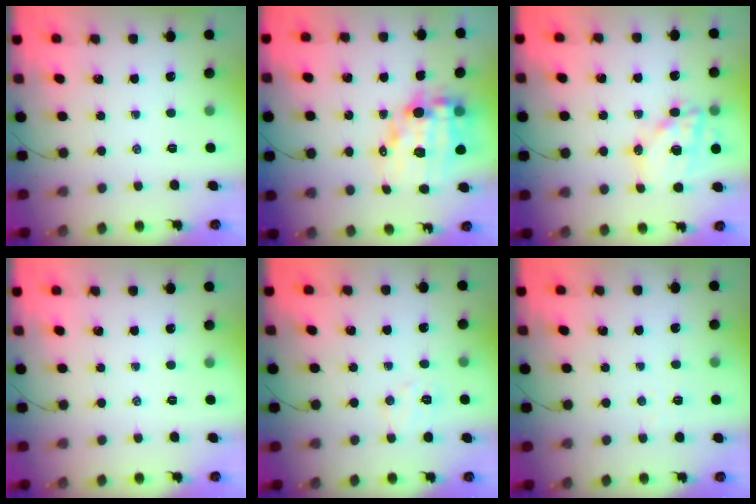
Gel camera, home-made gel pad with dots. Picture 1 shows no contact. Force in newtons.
{"total": 13.4, "press": 13.0, "slide": 3.4}
{"total": 16.4, "press": 16.0, "slide": 3.8}
{"total": 0.0}
{"total": 5.0, "press": 4.9, "slide": 1.0}
{"total": 2.9, "press": 2.8, "slide": 0.6}